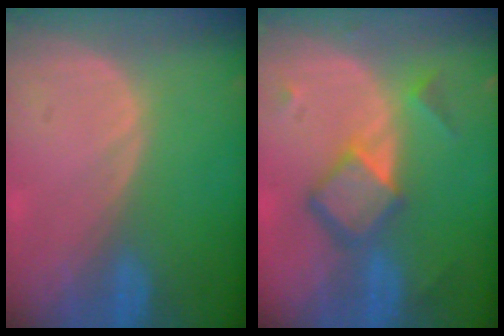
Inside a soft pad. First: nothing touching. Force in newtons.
{"total": 6.7, "press": 5.8, "slide": 3.5}